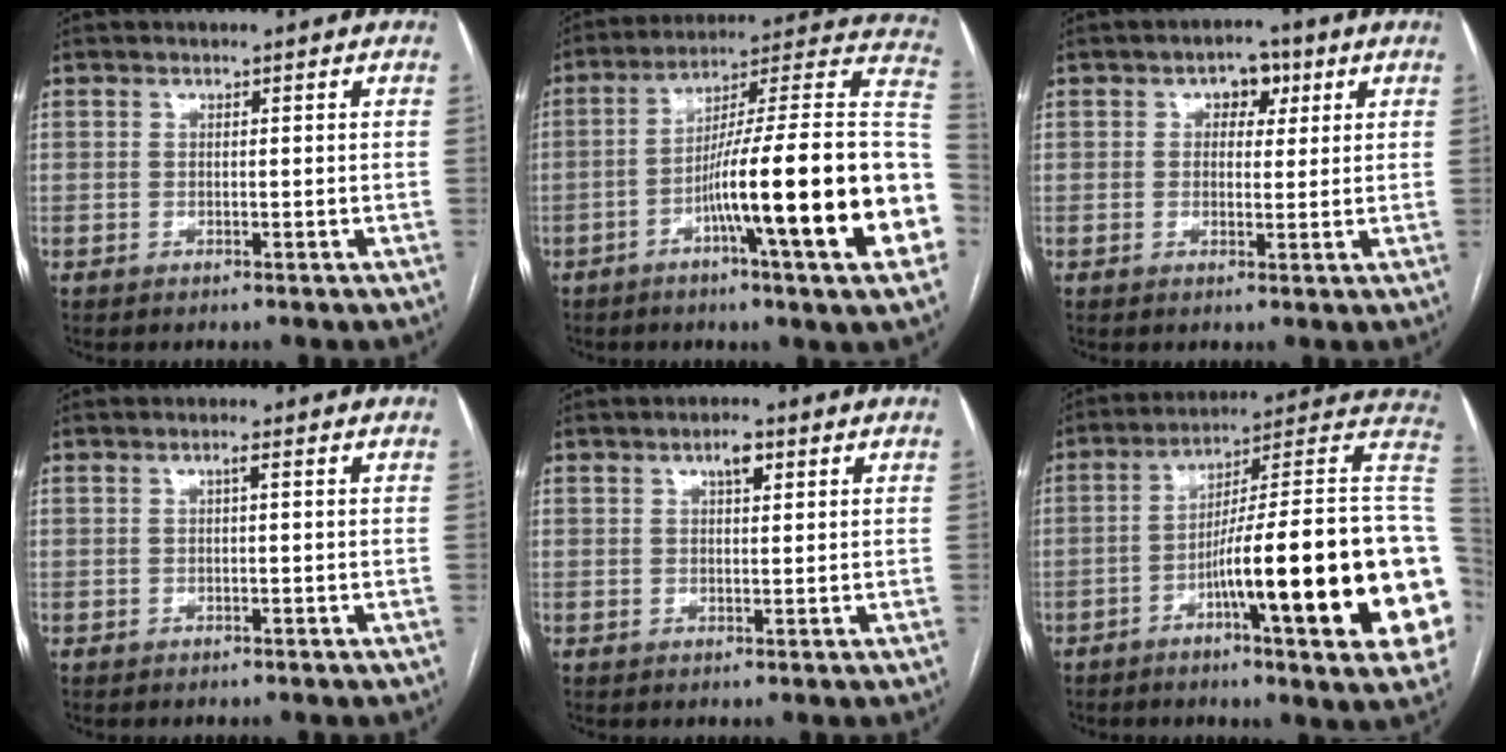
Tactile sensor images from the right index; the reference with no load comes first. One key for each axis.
{"total": 25.4, "fx": -6.8, "fy": 0.6, "fz": 24.5, "tx": -0.272, "ty": 0.010, "tz": -0.110}
{"total": 3.9, "fx": 1.6, "fy": 2.5, "fz": 2.5, "tx": -0.032, "ty": 0.015, "tz": 0.022}
{"total": 0.6, "fx": 0.1, "fy": -0.1, "fz": 0.6, "tx": -0.009, "ty": 0.002, "tz": 0.003}
{"total": 2.5, "fx": 1.3, "fy": 0.8, "fz": 2.0, "tx": -0.035, "ty": 0.005, "tz": 0.022}
{"total": 26.9, "fx": -5.4, "fy": 1.7, "fz": 26.3, "tx": -0.275, "ty": 0.008, "tz": -0.088}